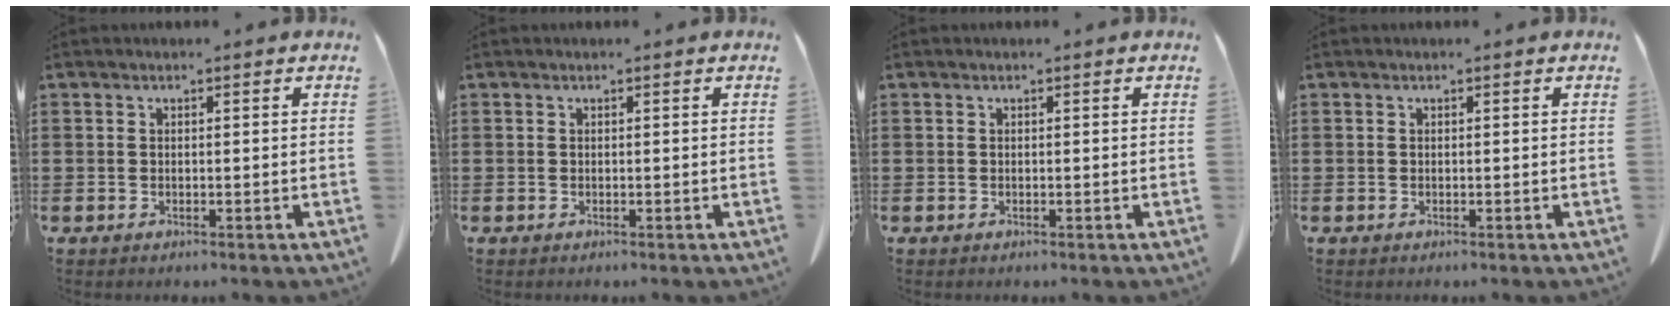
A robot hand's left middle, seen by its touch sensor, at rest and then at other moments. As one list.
[{"total": 0.0}, {"total": 0.0}, {"total": 0.0}]